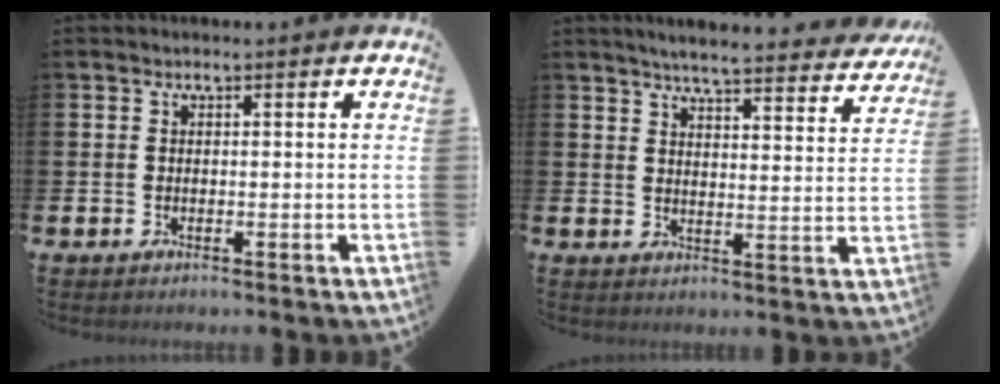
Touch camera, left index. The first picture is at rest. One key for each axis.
{"total": 5.3, "fx": 5.2, "fy": 0.1, "fz": 1.4, "tx": -0.029, "ty": -0.041, "tz": 0.085}